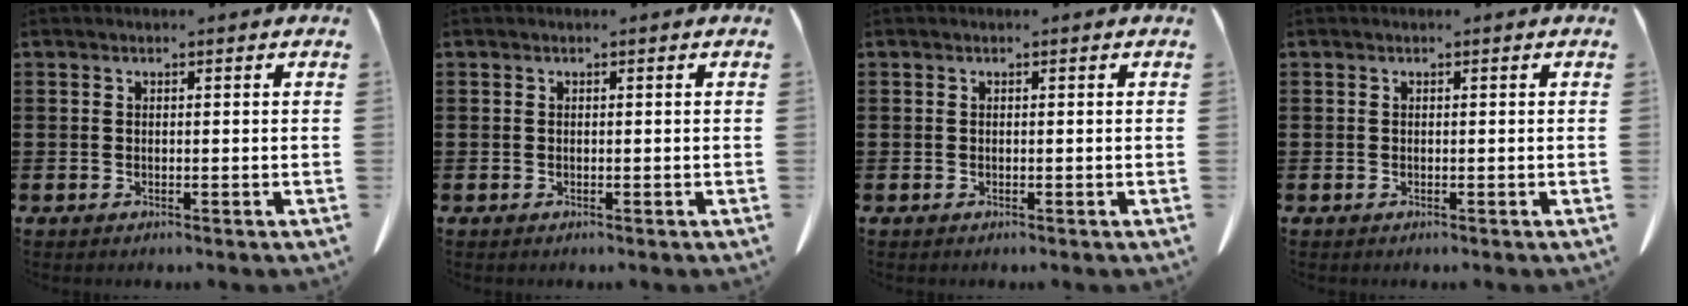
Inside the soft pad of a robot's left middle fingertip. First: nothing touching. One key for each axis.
{"total": 0.0}
{"total": 0.0}
{"total": 0.0}